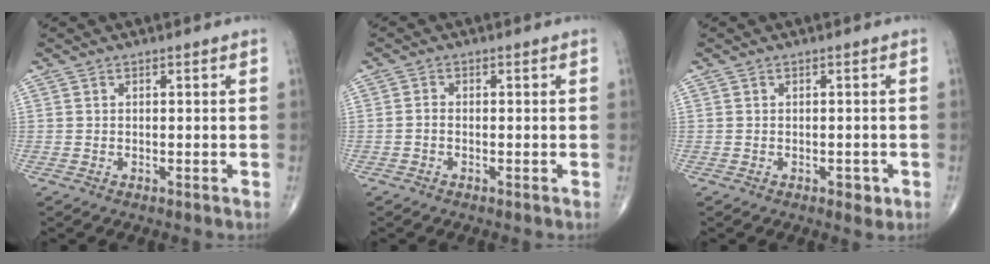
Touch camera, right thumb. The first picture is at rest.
{"total": 1.0, "force": [-0.4, 0.6, 0.6], "torque": [-0.010, 0.002, -0.011]}
{"total": 1.9, "force": [-0.8, 1.2, 1.3], "torque": [-0.009, 0.000, -0.008]}